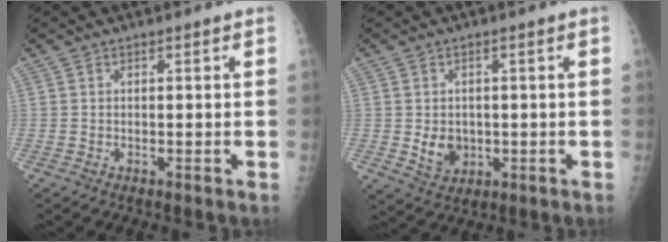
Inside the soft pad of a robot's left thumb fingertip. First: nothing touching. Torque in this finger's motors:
{"motor_torque": [0.36, 0.53, 0.56, 0.15, 0.03]}